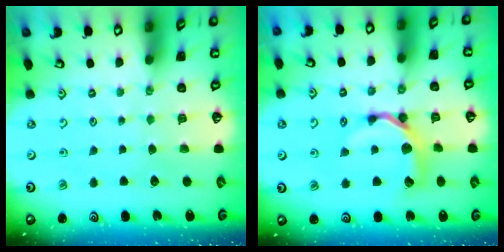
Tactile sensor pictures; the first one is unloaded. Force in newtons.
{"total": 10.6, "press": 10.6, "slide": 1.3}